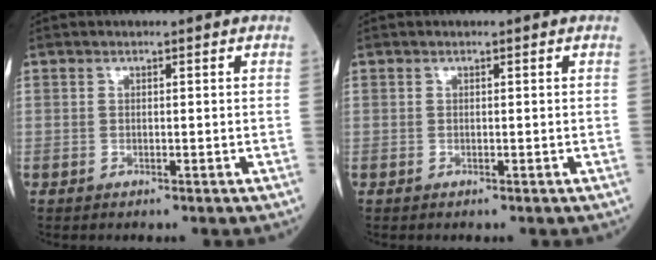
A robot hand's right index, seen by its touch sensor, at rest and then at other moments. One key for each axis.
{"total": 0.0}